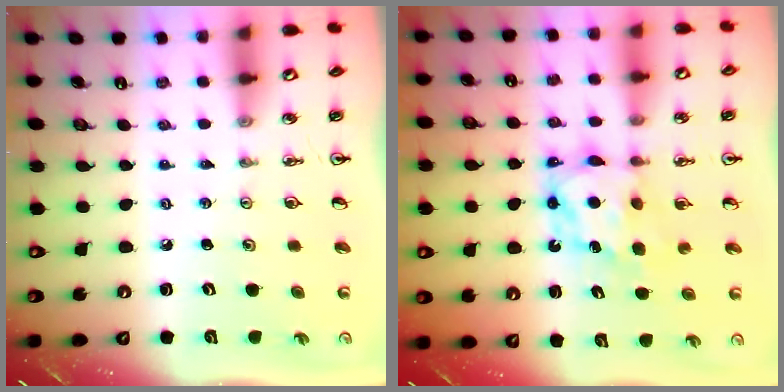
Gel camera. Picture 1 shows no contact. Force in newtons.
{"total": 6.2, "press": 6.2, "slide": 0.2}